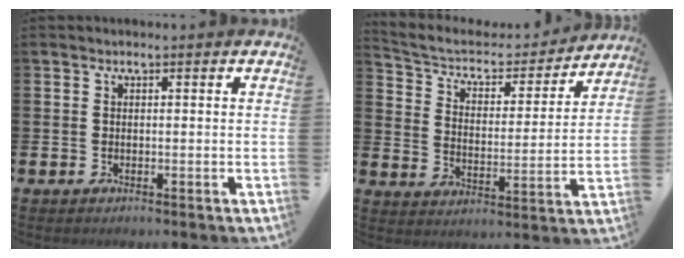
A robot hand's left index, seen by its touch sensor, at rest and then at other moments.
{"total": 6.1, "force": [5.6, 2.1, 1.4], "torque": [-0.066, -0.045, 0.091]}